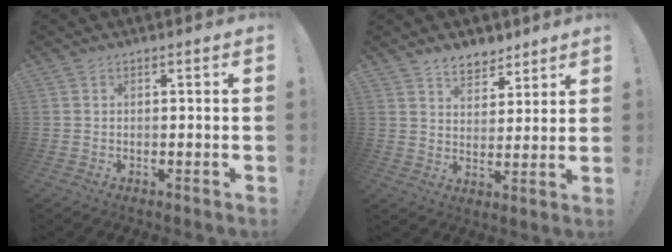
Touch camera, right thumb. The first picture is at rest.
{"total": 7.0, "force": [5.3, 4.2, 1.7], "torque": [-0.019, -0.041, 0.101]}